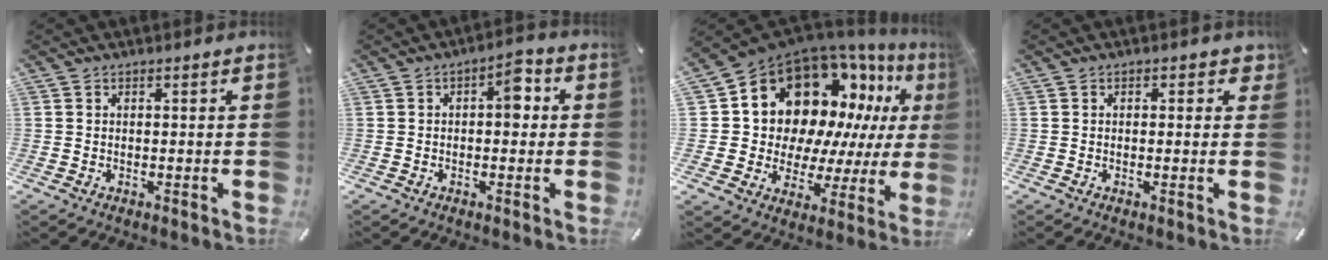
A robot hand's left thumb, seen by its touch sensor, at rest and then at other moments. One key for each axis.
{"total": 5.4, "fx": 0.4, "fy": 2.9, "fz": 4.5, "tx": -0.057, "ty": 0.003, "tz": -0.003}
{"total": 16.6, "fx": 9.7, "fy": 11.9, "fz": 6.5, "tx": -0.103, "ty": -0.102, "tz": 0.189}
{"total": 1.6, "fx": 0.2, "fy": 1.1, "fz": 1.1, "tx": -0.006, "ty": 0.001, "tz": -0.002}